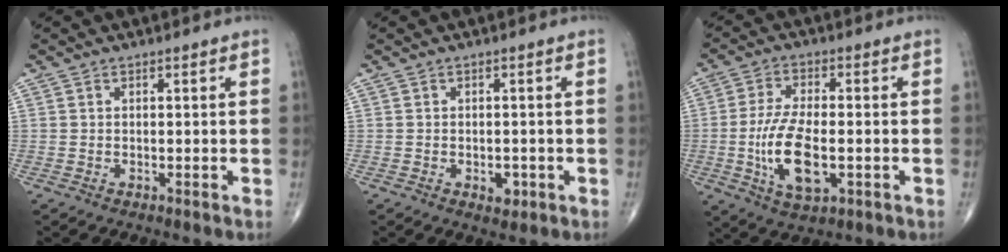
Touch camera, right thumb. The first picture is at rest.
{"total": 2.5, "force": [-0.9, 1.7, 1.7], "torque": [-0.009, 0.004, -0.006]}
{"total": 11.5, "force": [-2.2, 5.1, 10.1], "torque": [-0.196, 0.002, -0.036]}